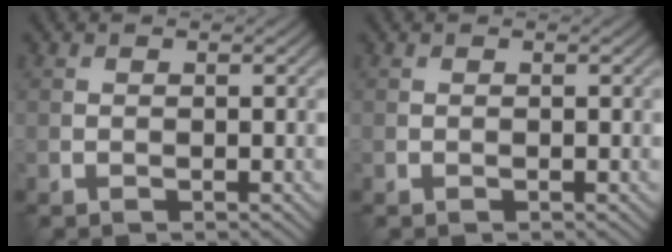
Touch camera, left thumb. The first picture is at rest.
{"total": 0.0}